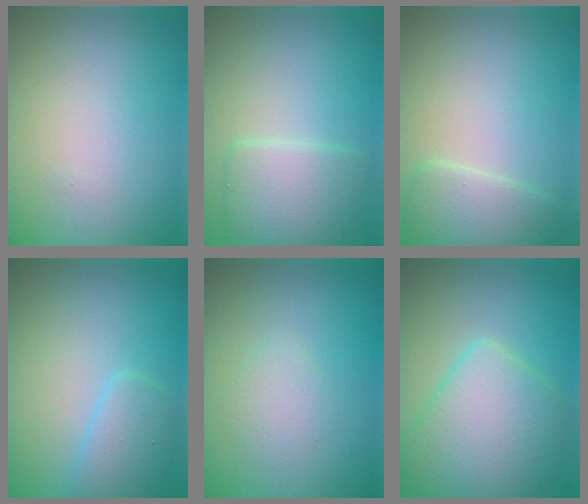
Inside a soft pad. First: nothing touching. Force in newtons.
{"total": 3.7, "press": 3.7, "slide": 0.2}
{"total": 2.8, "press": 2.8, "slide": 0.2}
{"total": 2.6, "press": 2.6, "slide": 0.1}
{"total": 1.4, "press": 1.4, "slide": 0.0}
{"total": 6.5, "press": 6.5, "slide": 0.2}